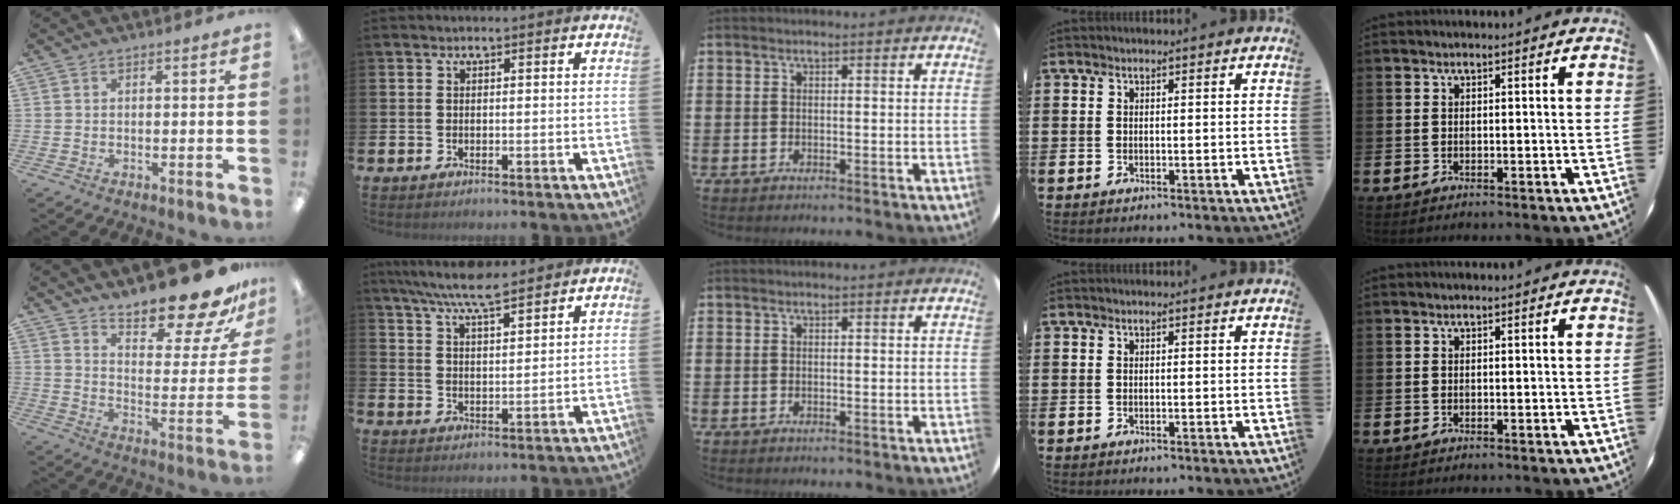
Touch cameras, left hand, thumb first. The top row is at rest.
{"thumb": {"total": 17.2, "force": [14.6, 4.6, 8.0], "torque": [-0.107, -0.116, 0.241]}, "index": {"total": 7.3, "force": [6.7, 0.9, 2.5], "torque": [-0.066, -0.027, 0.122]}}